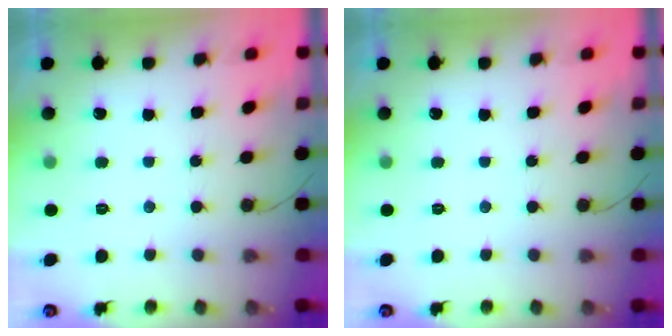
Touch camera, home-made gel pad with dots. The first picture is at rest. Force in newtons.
{"total": 0.0}